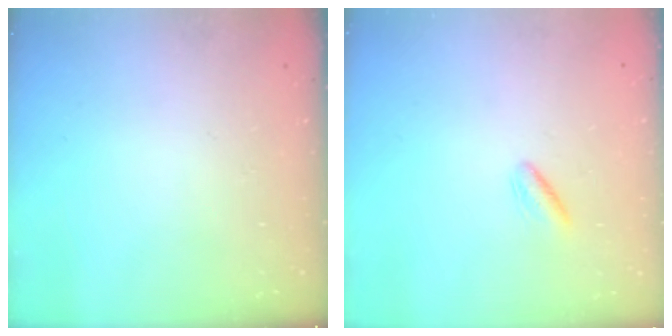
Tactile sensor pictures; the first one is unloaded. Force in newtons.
{"total": 2.5, "press": 2.3, "slide": 1.1}